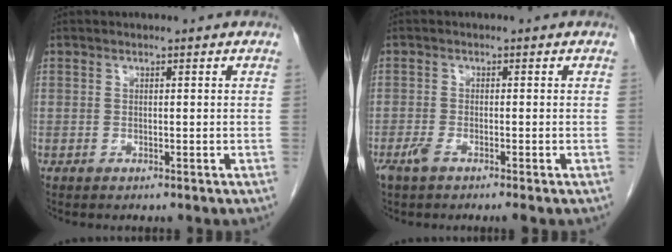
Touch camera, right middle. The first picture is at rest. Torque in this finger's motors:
{"motor_torque": [0.33, -0.20, 0.02, 0.02]}